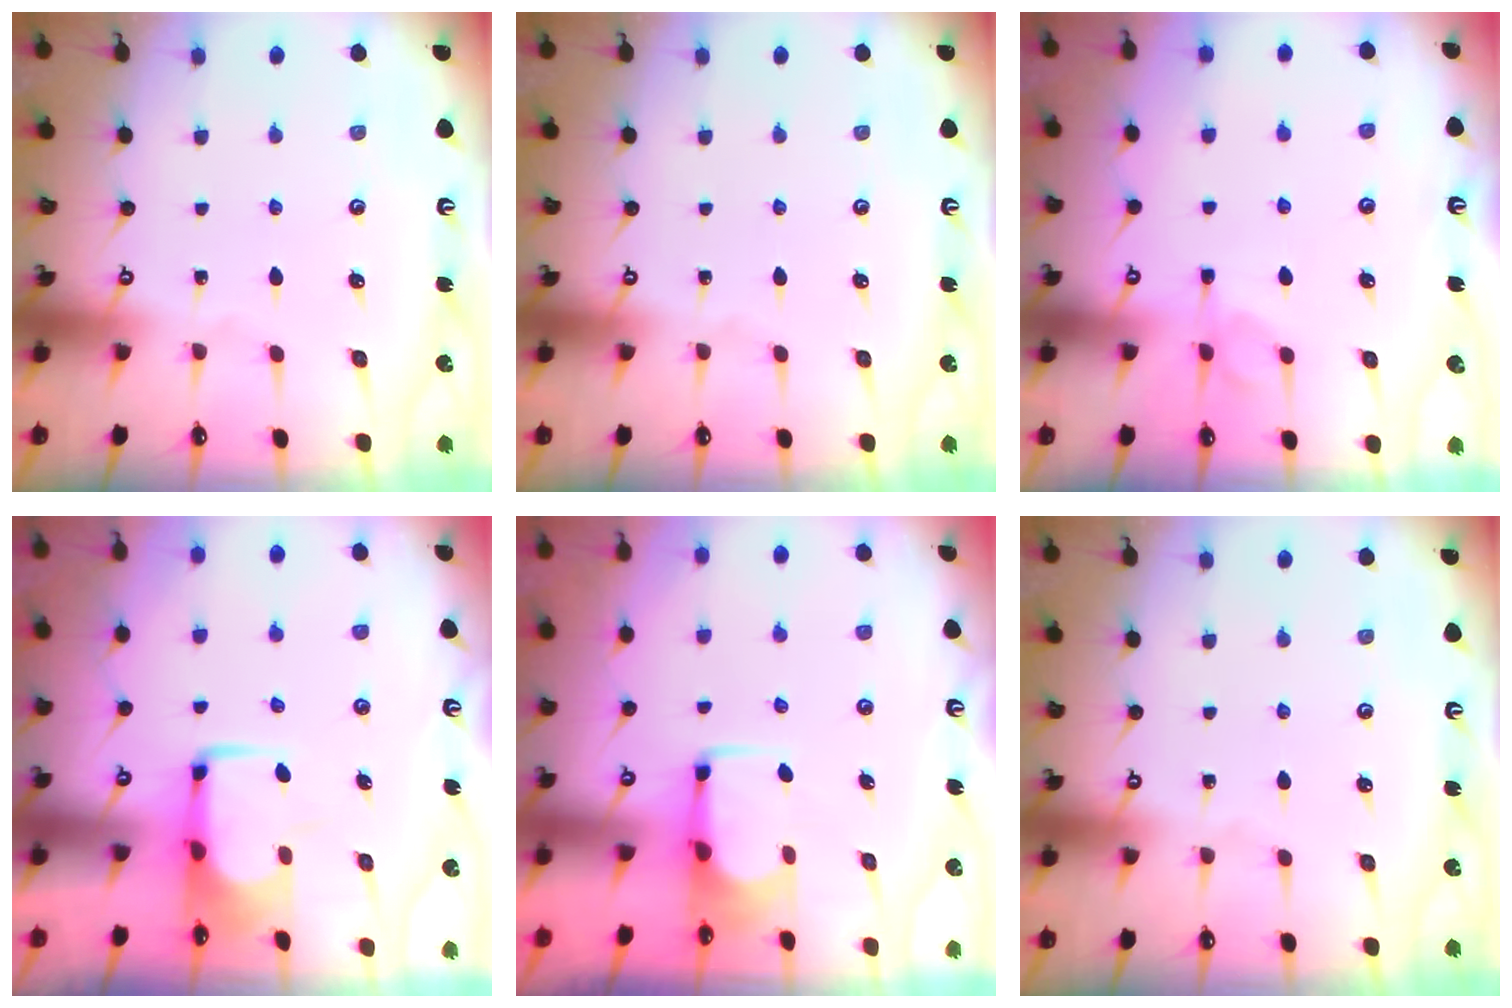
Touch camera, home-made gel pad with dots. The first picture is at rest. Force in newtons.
{"total": 0.0}
{"total": 1.9, "press": 1.7, "slide": 0.8}
{"total": 1.2, "press": 1.0, "slide": 0.5}
{"total": 1.8, "press": 1.7, "slide": 0.5}
{"total": 0.0}